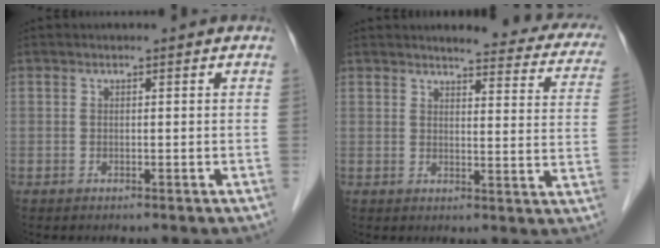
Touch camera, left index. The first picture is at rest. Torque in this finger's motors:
{"motor_torque": [-0.10, -0.32, 0.18, 0.05]}